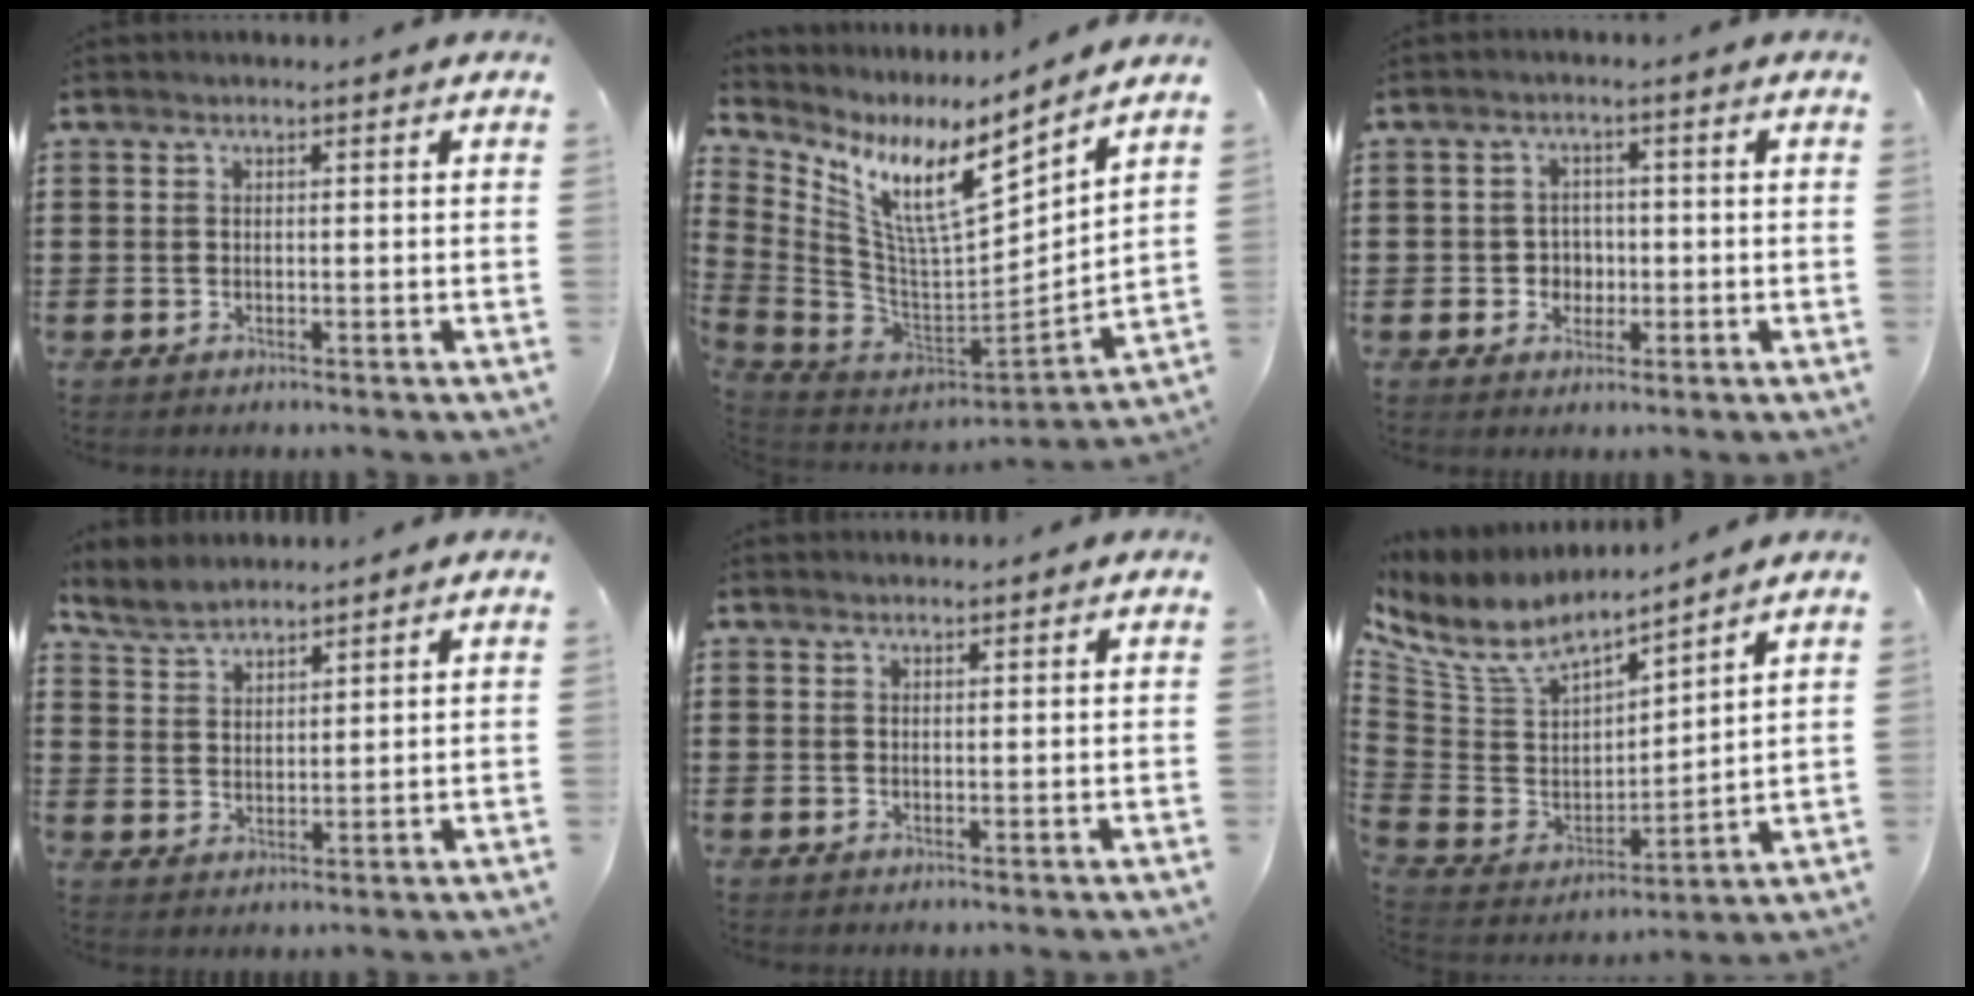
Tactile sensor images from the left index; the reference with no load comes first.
{"total": 11.9, "force": [6.4, 3.4, 9.4], "torque": [-0.209, -0.046, 0.106]}
{"total": 2.9, "force": [-0.7, 2.6, 1.0], "torque": [-0.029, 0.004, -0.020]}
{"total": 3.8, "force": [3.7, 0.9, 0.4], "torque": [-0.023, -0.007, 0.068]}
{"total": 0.8, "force": [0.8, 0.1, 0.0], "torque": [-0.002, 0.000, 0.016]}
{"total": 7.4, "force": [6.2, 2.7, 3.2], "torque": [-0.098, -0.045, 0.107]}